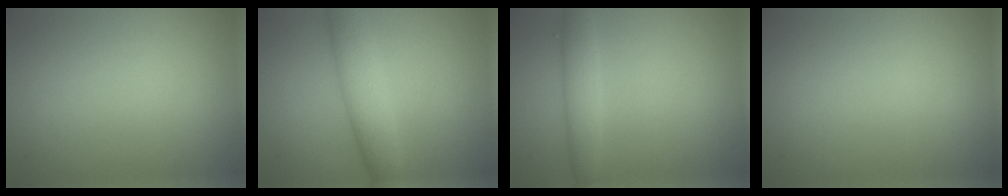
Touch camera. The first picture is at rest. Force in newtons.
{"total": 4.6, "press": 4.6, "slide": 0.0}
{"total": 2.5, "press": 2.5, "slide": 0.2}
{"total": 0.0}